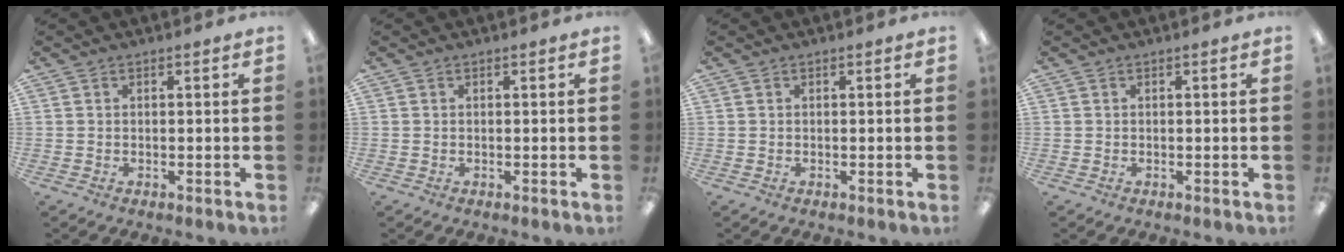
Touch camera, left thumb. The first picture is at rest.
{"total": 0.0}
{"total": 0.0}
{"total": 0.0}